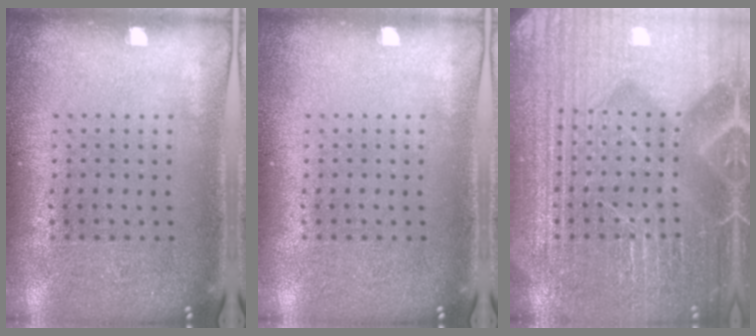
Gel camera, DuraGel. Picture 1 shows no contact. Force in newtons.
{"total": 0.0}
{"total": 7.6, "press": 7.5, "slide": 1.1}